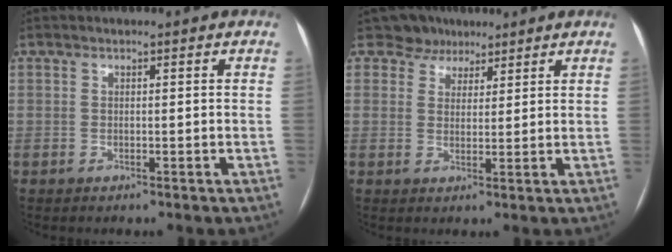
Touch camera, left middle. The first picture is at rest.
{"total": 4.5, "force": [3.4, 3.0, -0.3], "torque": [0.012, 0.007, 0.051]}